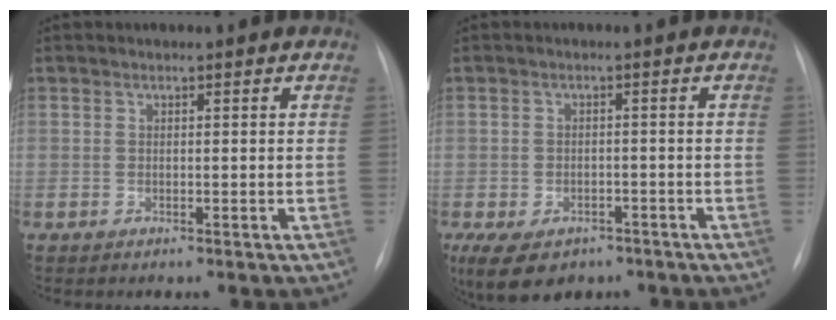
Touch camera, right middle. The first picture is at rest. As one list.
[{"total": 11.3, "force": [-7.1, 7.1, 5.2], "torque": [-0.119, 0.000, -0.097]}]